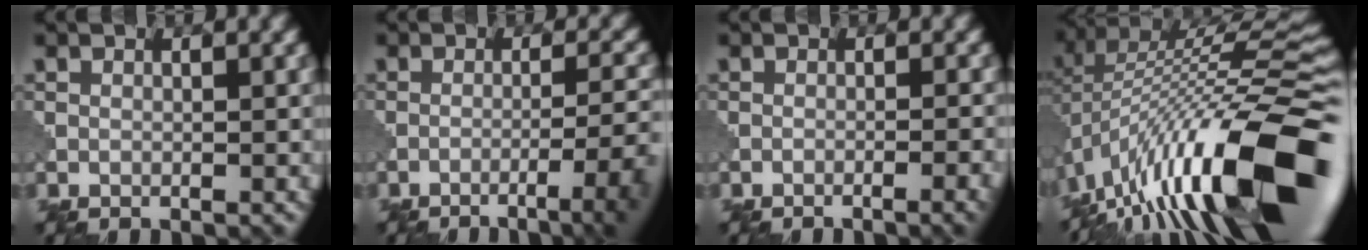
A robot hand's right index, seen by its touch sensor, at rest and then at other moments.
{"total": 6.1, "force": [-3.4, 1.3, 4.9], "torque": [-0.070, 0.006, -0.049]}
{"total": 3.4, "force": [-2.1, 0.9, 2.6], "torque": [-0.027, 0.015, -0.037]}
{"total": 17.4, "force": [-6.7, 5.8, 15.0], "torque": [-0.242, 0.032, -0.126]}